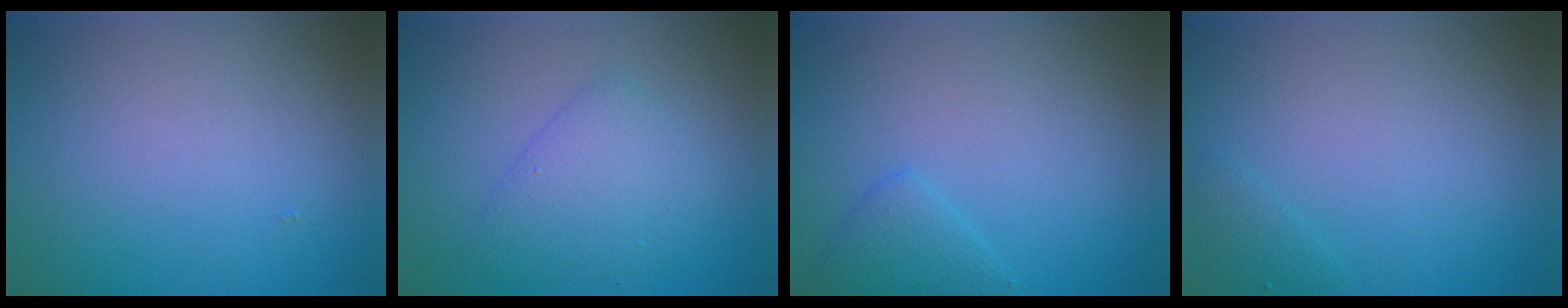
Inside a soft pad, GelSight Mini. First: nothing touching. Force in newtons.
{"total": 3.1, "press": 3.1, "slide": 0.1}
{"total": 2.2, "press": 2.2, "slide": 0.2}
{"total": 0.8, "press": 0.8, "slide": 0.1}